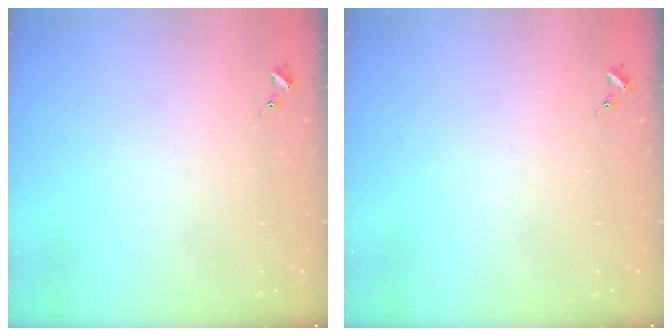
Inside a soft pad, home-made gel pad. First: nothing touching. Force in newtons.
{"total": 0.0}